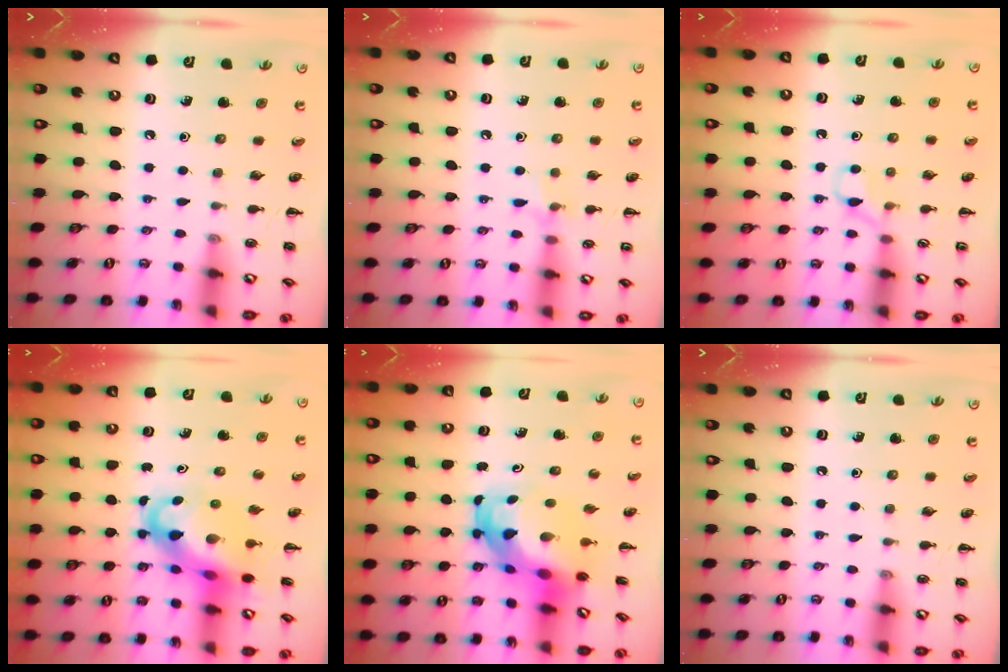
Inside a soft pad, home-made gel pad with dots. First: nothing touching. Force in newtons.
{"total": 6.3, "press": 6.1, "slide": 1.5}
{"total": 5.4, "press": 5.1, "slide": 1.5}
{"total": 7.7, "press": 7.4, "slide": 2.3}
{"total": 6.9, "press": 6.7, "slide": 1.8}
{"total": 0.0}